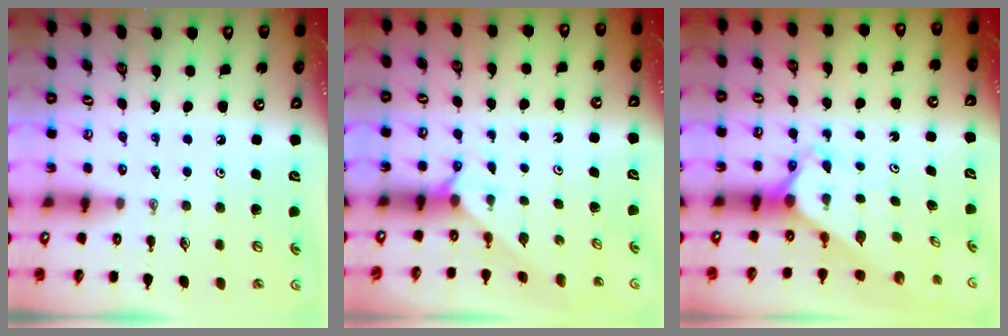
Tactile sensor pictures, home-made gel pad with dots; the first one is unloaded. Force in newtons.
{"total": 2.4, "press": 2.4, "slide": 0.2}
{"total": 2.3, "press": 2.3, "slide": 0.2}